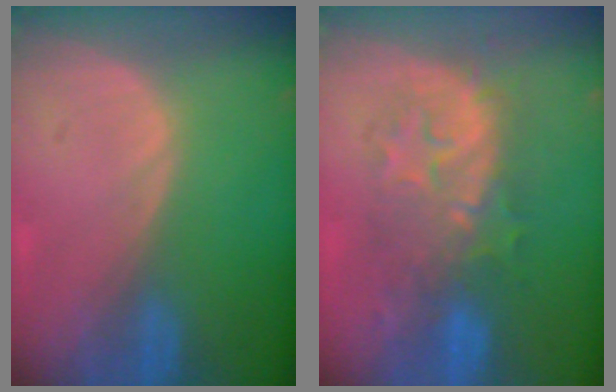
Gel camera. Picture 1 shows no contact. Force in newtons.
{"total": 8.3, "press": 8.3, "slide": 0.1}